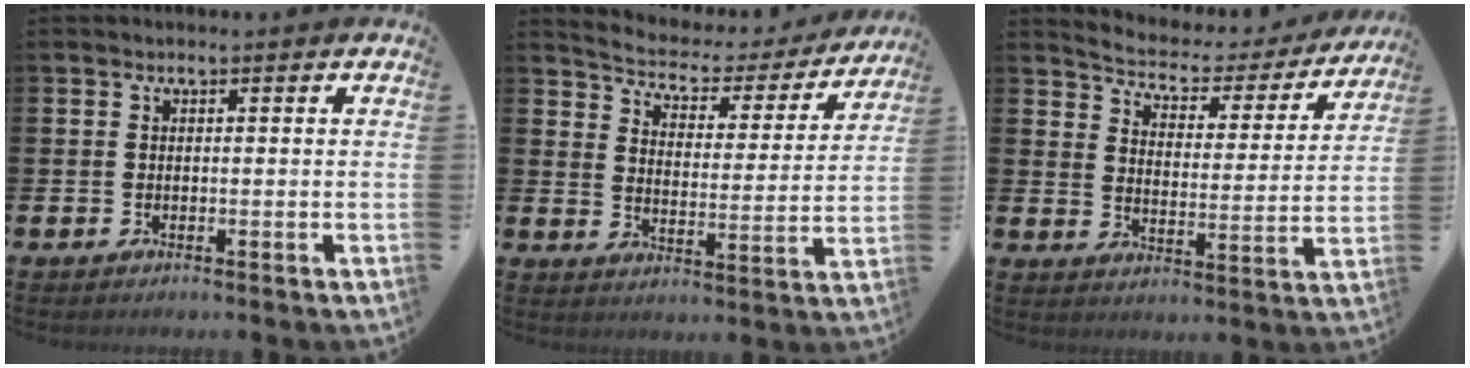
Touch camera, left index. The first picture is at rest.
{"total": 4.6, "force": [4.3, 1.4, 0.8], "torque": [-0.045, -0.038, 0.066]}
{"total": 4.5, "force": [4.2, 1.3, 0.7], "torque": [-0.044, -0.036, 0.065]}